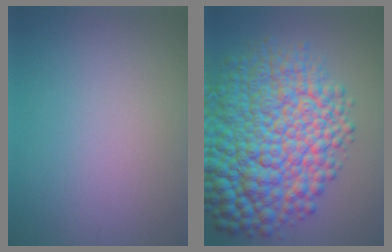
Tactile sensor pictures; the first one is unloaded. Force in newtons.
{"total": 13.8, "press": 13.8, "slide": 0.3}